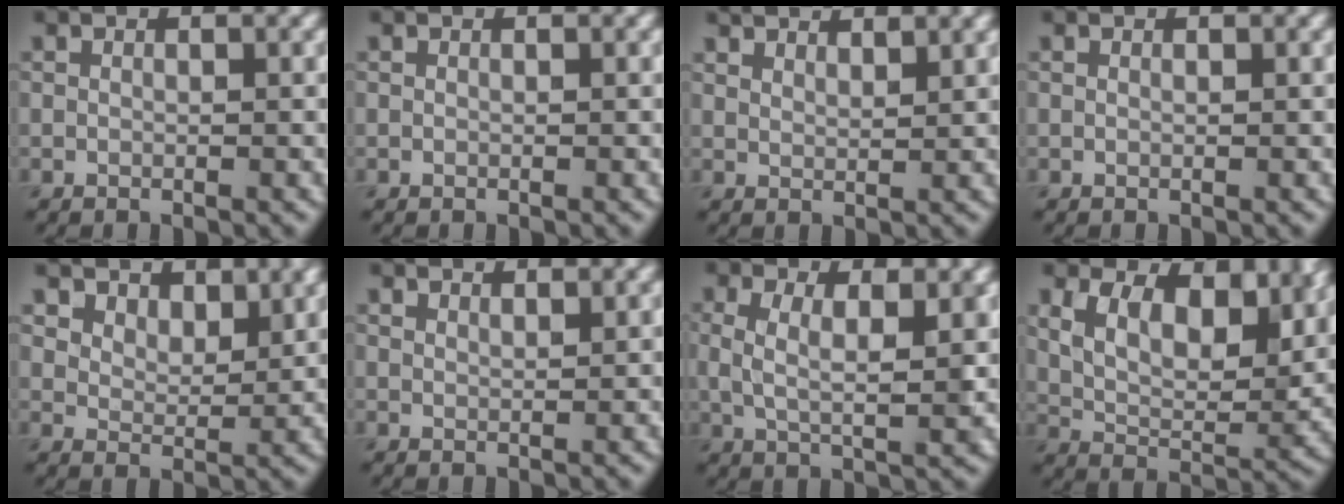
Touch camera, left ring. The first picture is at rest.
{"total": 0.0}
{"total": 3.6, "force": [3.3, 0.8, 1.2], "torque": [-0.012, 0.002, 0.047]}
{"total": 0.0}
{"total": 5.1, "force": [4.1, 2.5, 1.8], "torque": [-0.051, -0.025, 0.082]}
{"total": 1.7, "force": [1.6, 0.2, 0.5], "torque": [-0.005, 0.001, 0.021]}
{"total": 4.4, "force": [1.0, 1.8, 3.9], "torque": [-0.080, -0.002, 0.018]}
{"total": 9.4, "force": [5.1, 5.1, 6.0], "torque": [-0.105, -0.002, 0.086]}